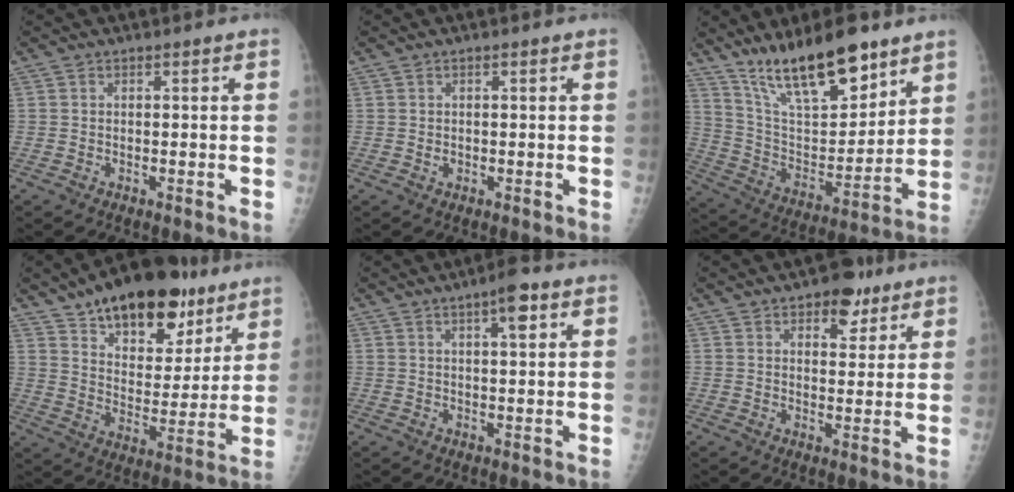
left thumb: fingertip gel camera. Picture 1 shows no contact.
{"total": 0.8, "force": [0.1, 0.6, 0.5], "torque": [-0.004, 0.000, 0.002]}
{"total": 19.5, "force": [13.9, 6.5, 12.0], "torque": [-0.159, -0.080, 0.252]}
{"total": 22.5, "force": [14.5, 11.3, 13.0], "torque": [-0.159, -0.052, 0.231]}
{"total": 5.1, "force": [2.6, 1.4, 4.2], "torque": [-0.055, -0.007, 0.035]}
{"total": 7.3, "force": [4.4, 4.0, 4.1], "torque": [-0.025, -0.019, 0.059]}